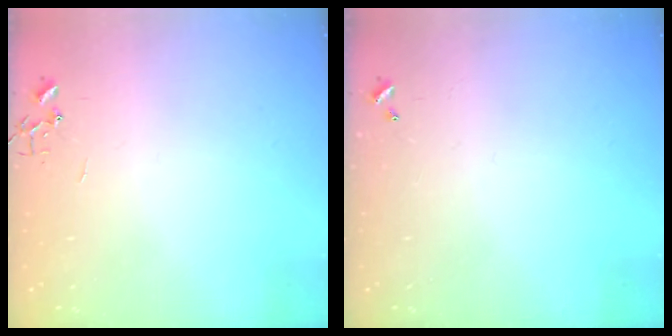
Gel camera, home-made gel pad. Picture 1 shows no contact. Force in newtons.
{"total": 0.0}